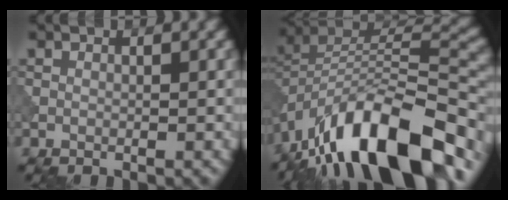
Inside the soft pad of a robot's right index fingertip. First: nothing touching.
{"total": 15.9, "force": [-10.1, 6.7, 10.2], "torque": [-0.176, 0.018, -0.175]}